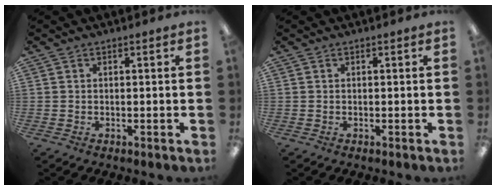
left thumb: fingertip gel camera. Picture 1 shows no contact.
{"total": 0.0}